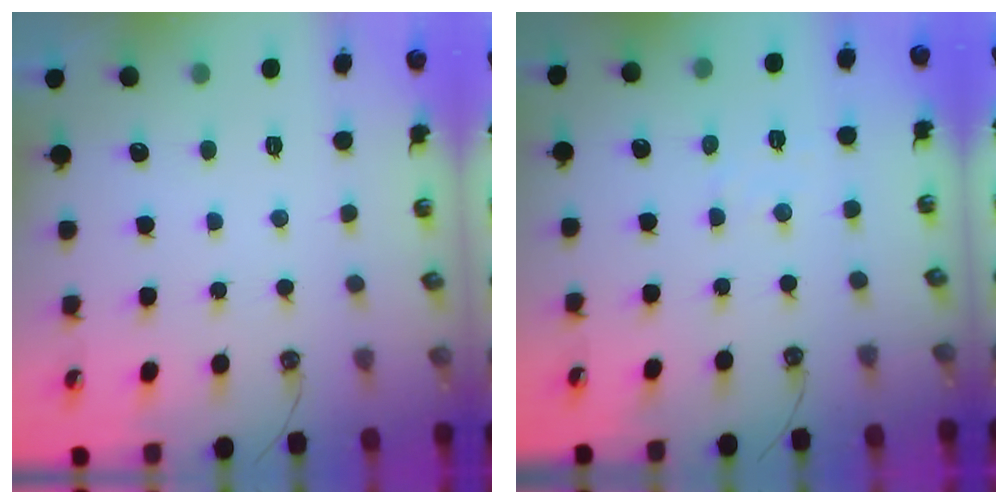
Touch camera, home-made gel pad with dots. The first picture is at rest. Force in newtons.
{"total": 3.2, "press": 3.1, "slide": 0.5}